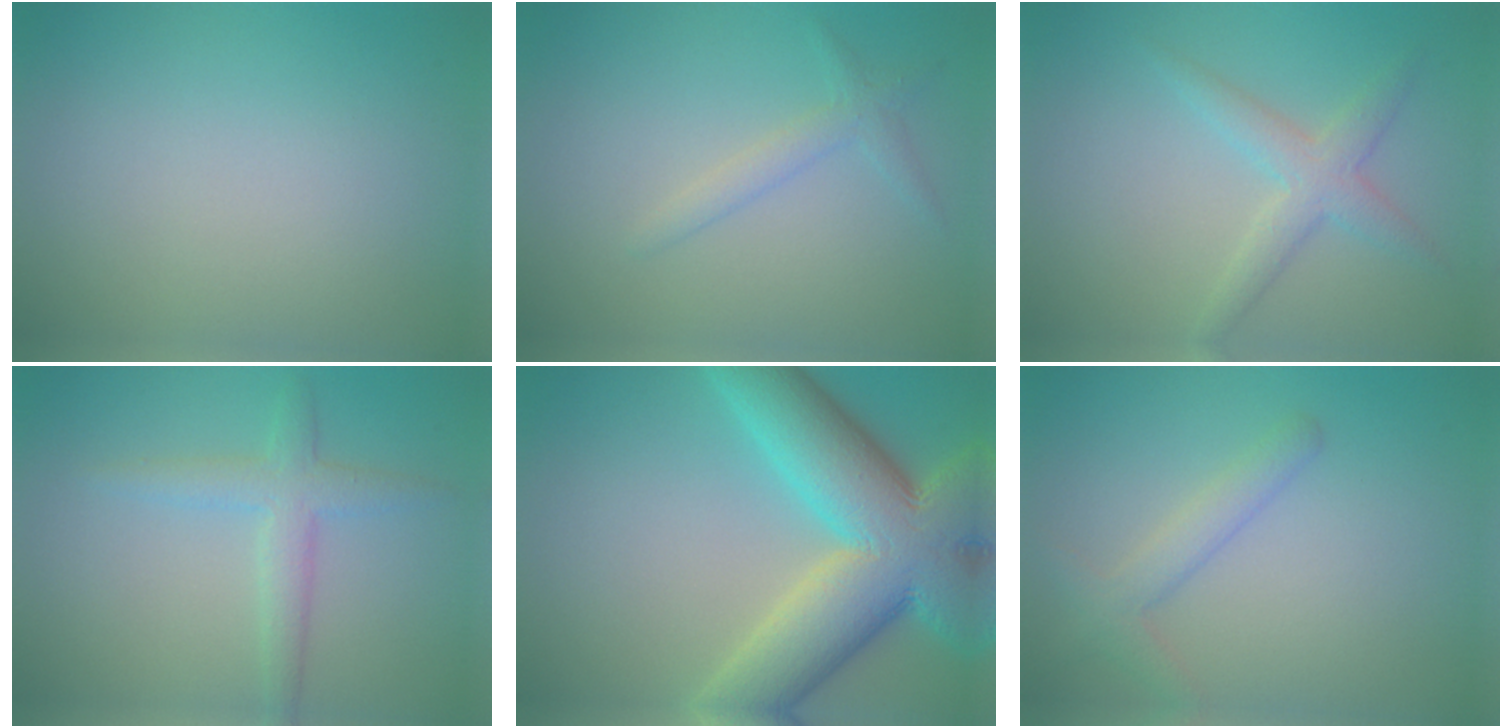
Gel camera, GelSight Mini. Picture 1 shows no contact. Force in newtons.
{"total": 1.7, "press": 1.6, "slide": 0.2}
{"total": 2.8, "press": 2.8, "slide": 0.0}
{"total": 2.7, "press": 2.7, "slide": 0.1}
{"total": 13.6, "press": 13.5, "slide": 1.0}
{"total": 2.5, "press": 2.5, "slide": 0.1}